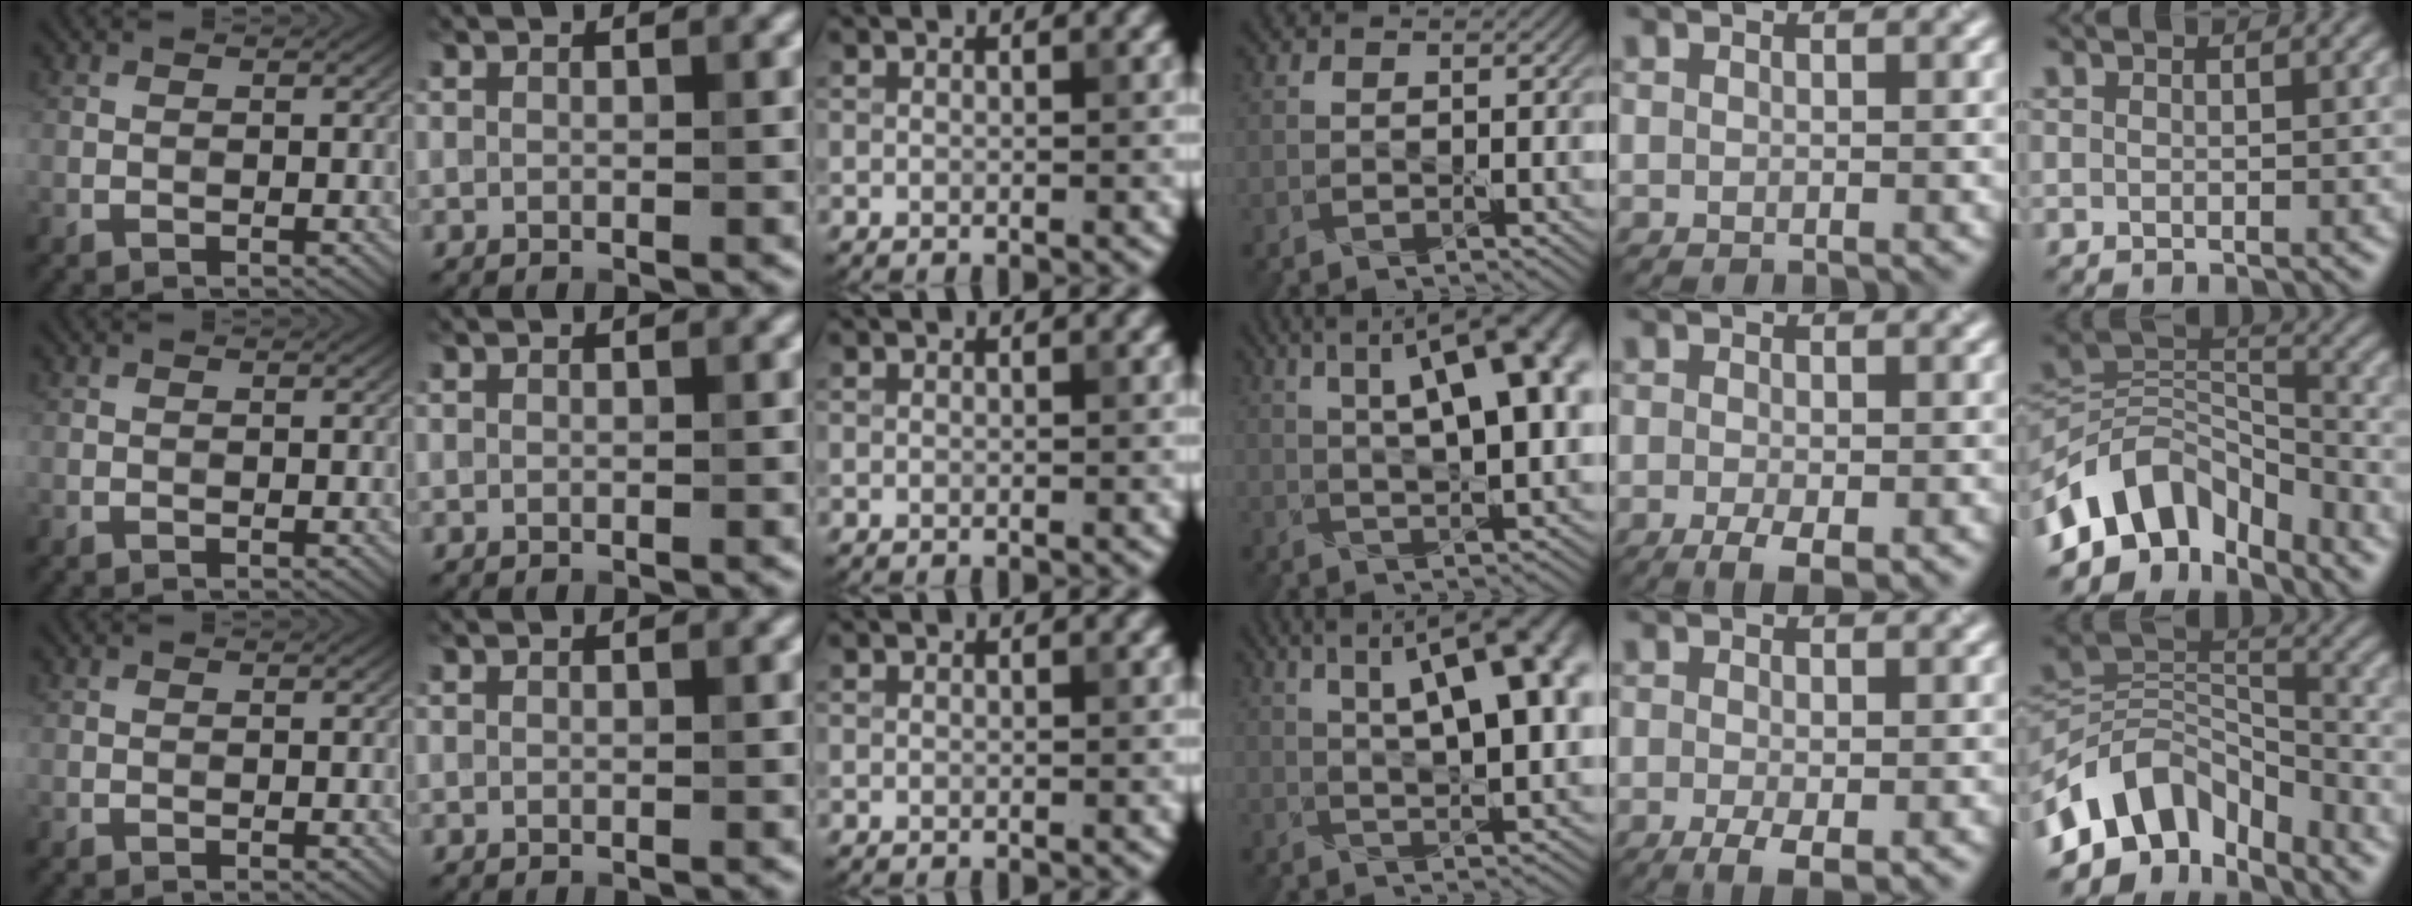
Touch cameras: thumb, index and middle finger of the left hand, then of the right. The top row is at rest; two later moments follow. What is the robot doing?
{"motion": "pour", "object": "sugar"}